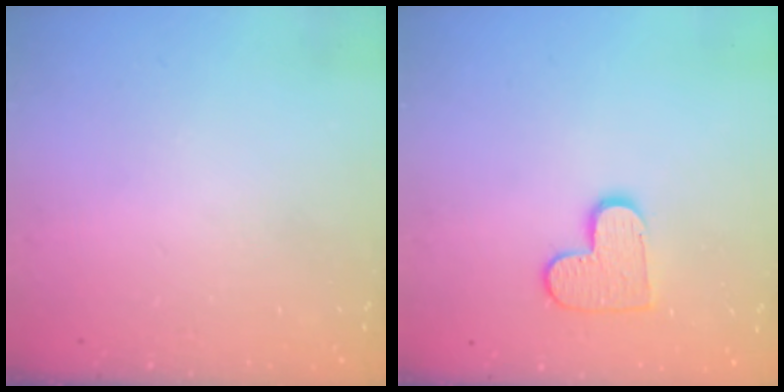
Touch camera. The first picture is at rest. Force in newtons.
{"total": 10.0, "press": 10.0, "slide": 0.6}